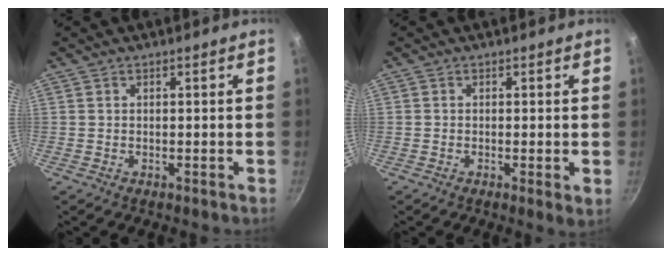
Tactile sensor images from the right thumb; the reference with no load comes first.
{"total": 2.0, "force": [-0.2, 0.4, 1.9], "torque": [-0.031, -0.008, -0.006]}